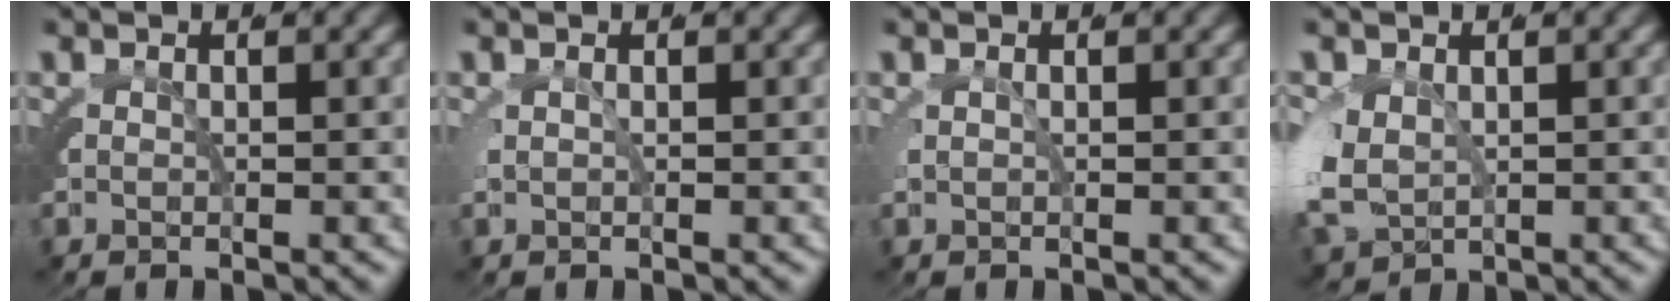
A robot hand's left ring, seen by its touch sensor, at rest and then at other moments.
{"total": 0.0}
{"total": 0.0}
{"total": 4.4, "force": [-0.4, 3.5, 2.7], "torque": [-0.090, -0.036, 0.020]}